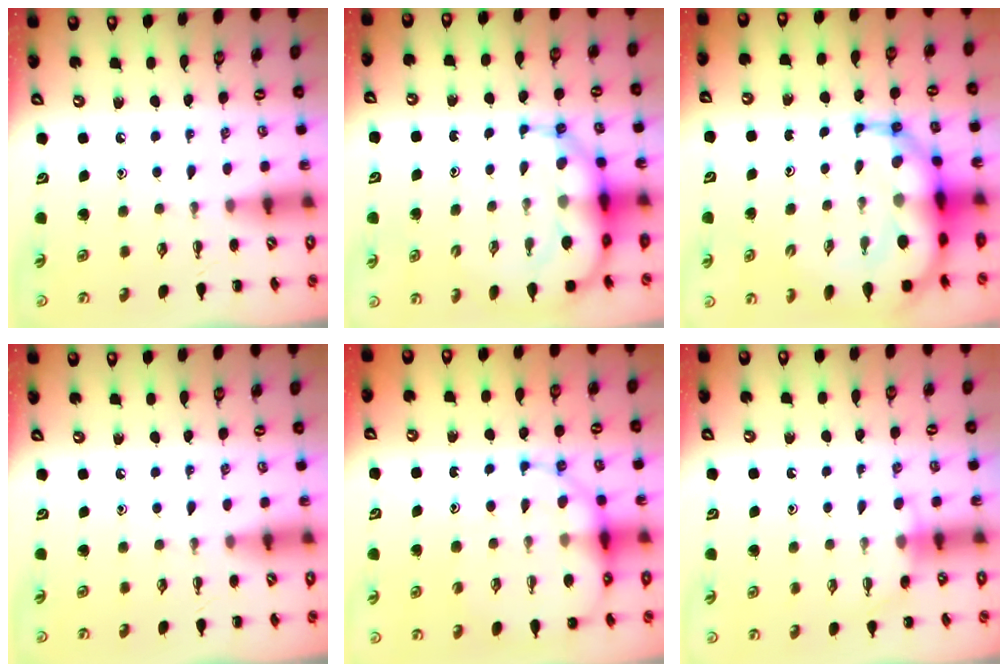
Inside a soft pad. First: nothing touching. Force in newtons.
{"total": 10.7, "press": 10.3, "slide": 3.1}
{"total": 15.9, "press": 15.3, "slide": 4.4}
{"total": 0.0}
{"total": 14.0, "press": 13.6, "slide": 3.5}
{"total": 5.3, "press": 5.1, "slide": 1.4}